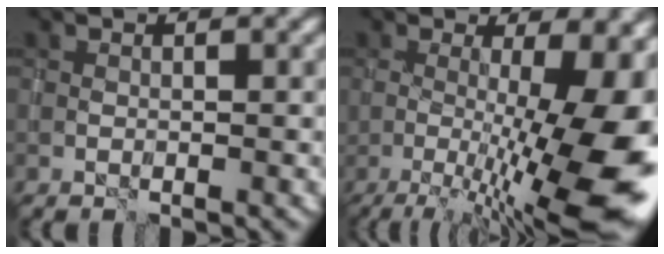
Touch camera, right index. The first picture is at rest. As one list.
[{"total": 16.7, "force": [-2.4, 4.9, 15.7], "torque": [-0.196, -0.009, -0.029]}]